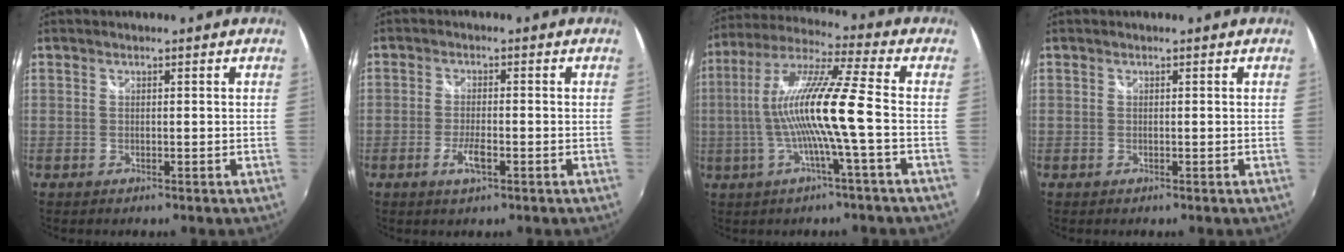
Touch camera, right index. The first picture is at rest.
{"total": 3.8, "force": [-1.8, 1.0, 3.2], "torque": [-0.069, -0.007, -0.034]}
{"total": 14.0, "force": [-2.3, -1.1, 13.8], "torque": [-0.257, 0.003, -0.042]}
{"total": 0.0}